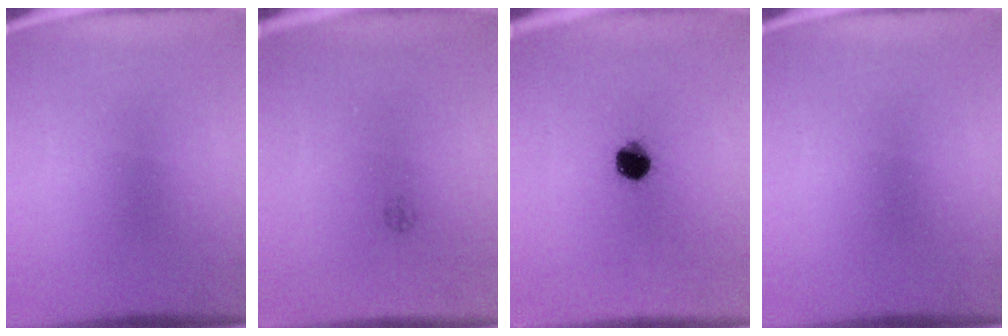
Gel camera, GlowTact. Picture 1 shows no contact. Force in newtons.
{"total": 1.0}
{"total": 6.6}
{"total": 0.0}